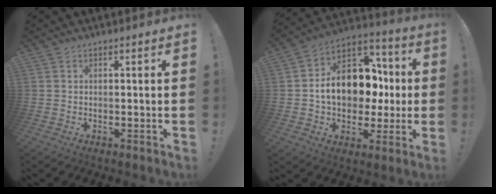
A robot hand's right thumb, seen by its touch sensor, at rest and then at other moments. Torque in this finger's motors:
{"motor_torque": [2.37, 2.64, 0.96, -0.67, 0.07]}